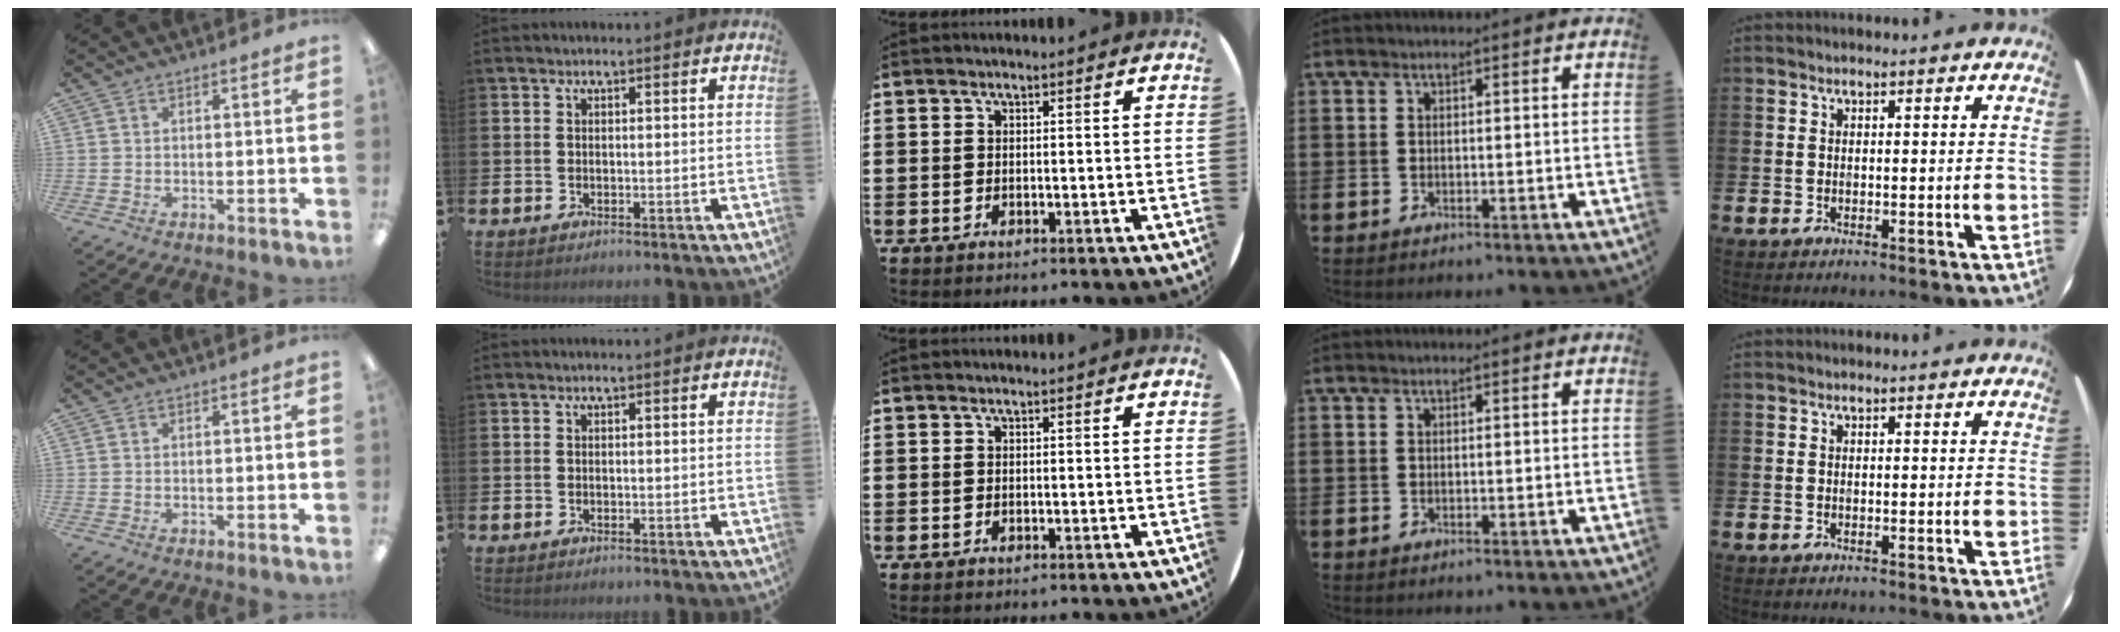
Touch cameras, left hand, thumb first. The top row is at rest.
{}